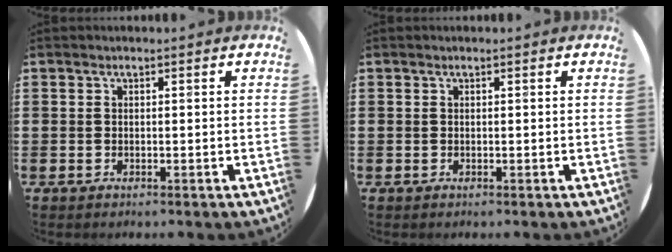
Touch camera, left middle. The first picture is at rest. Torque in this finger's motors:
{"motor_torque": [0.15, -0.10, -0.03, 0.00]}